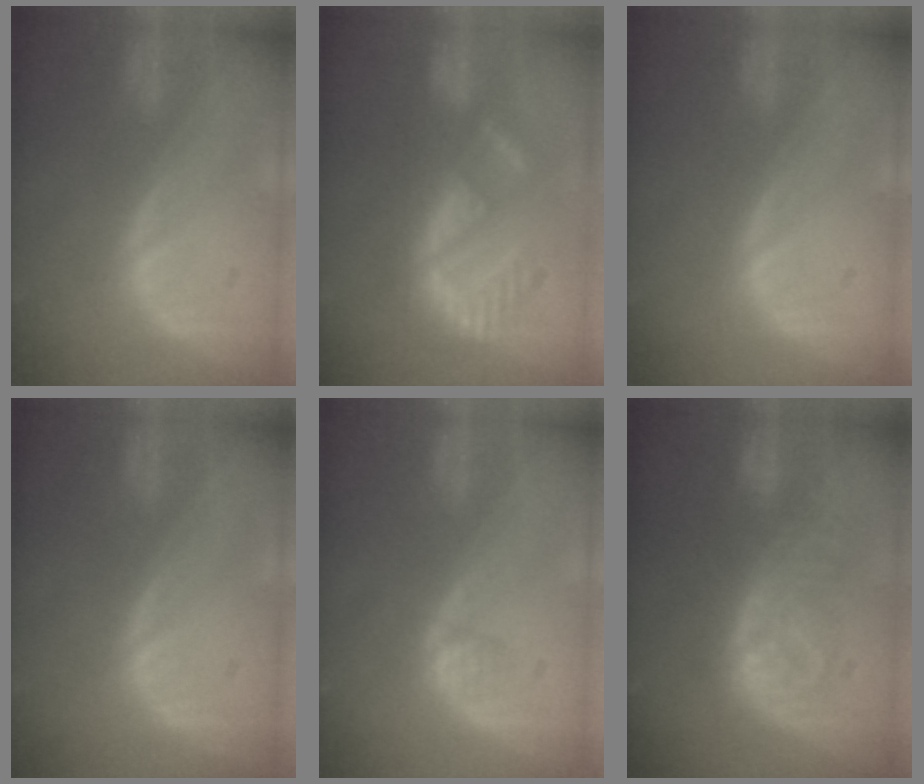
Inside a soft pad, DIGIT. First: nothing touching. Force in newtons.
{"total": 8.9, "press": 7.9, "slide": 4.1}
{"total": 0.0}
{"total": 0.0}
{"total": 1.4, "press": 1.3, "slide": 0.6}
{"total": 8.2, "press": 7.9, "slide": 2.1}